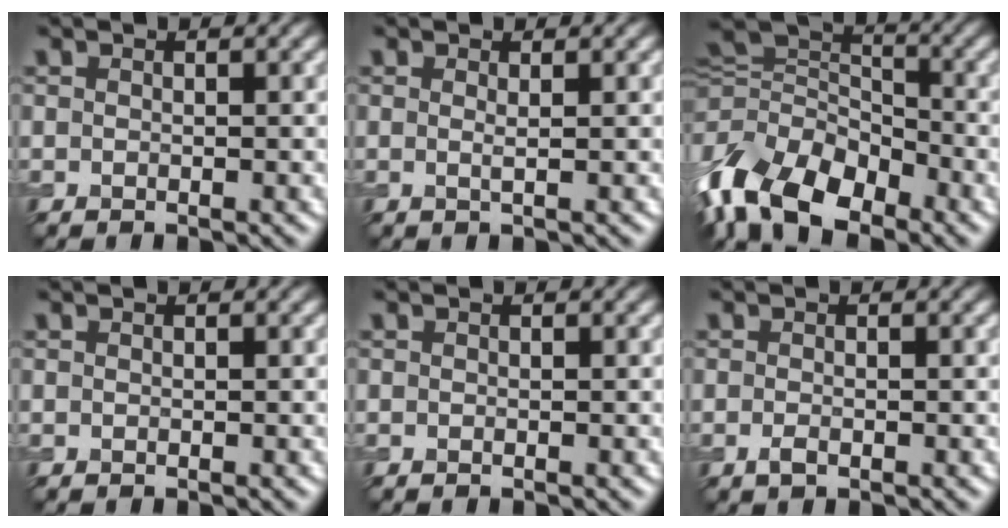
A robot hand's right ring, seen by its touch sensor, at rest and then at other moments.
{"total": 0.8, "force": [0.1, 0.2, 0.8], "torque": [-0.011, -0.001, -0.001]}
{"total": 12.5, "force": [-6.3, 7.3, 7.9], "torque": [-0.178, -0.018, -0.134]}
{"total": 0.0}
{"total": 0.0}
{"total": 1.0, "force": [-0.5, 0.4, 0.7], "torque": [-0.017, -0.002, -0.010]}